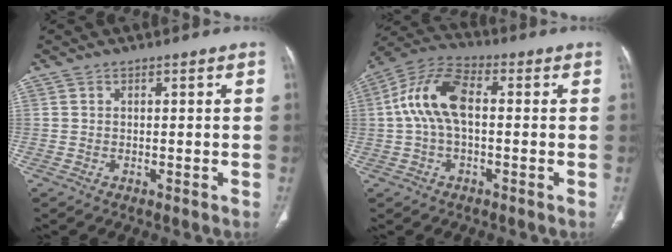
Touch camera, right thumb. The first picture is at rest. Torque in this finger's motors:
{"motor_torque": [1.77, 1.83, 0.35, -0.35, 0.20]}